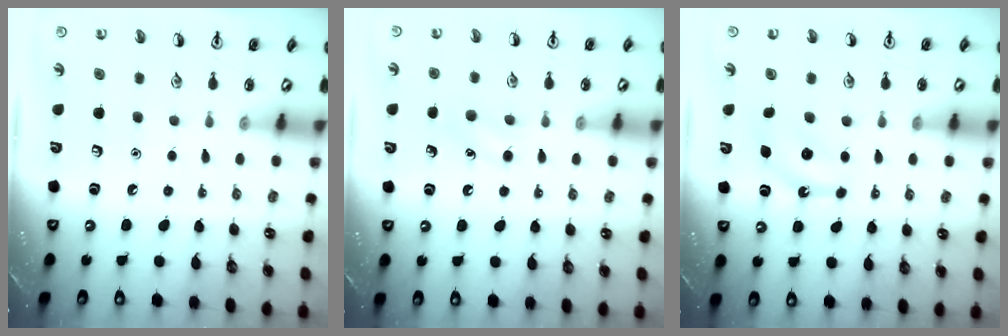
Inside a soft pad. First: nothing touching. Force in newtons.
{"total": 6.9, "press": 6.8, "slide": 1.6}
{"total": 5.3, "press": 5.3, "slide": 0.7}